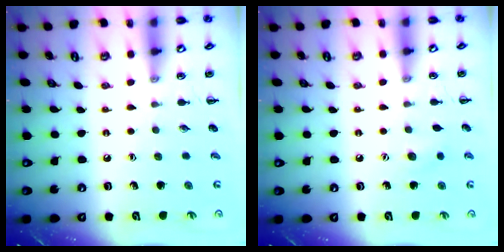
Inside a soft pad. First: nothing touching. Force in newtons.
{"total": 5.4, "press": 5.3, "slide": 0.9}